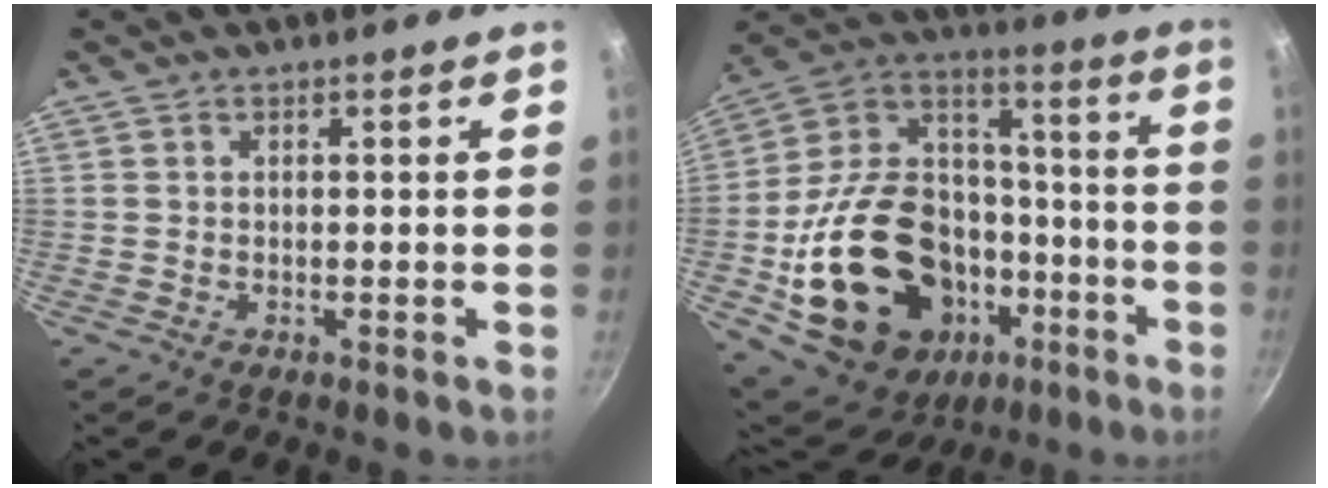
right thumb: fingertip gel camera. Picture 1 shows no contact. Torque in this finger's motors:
{"motor_torque": [0.40, 0.84, 1.40, -1.38, 0.32]}